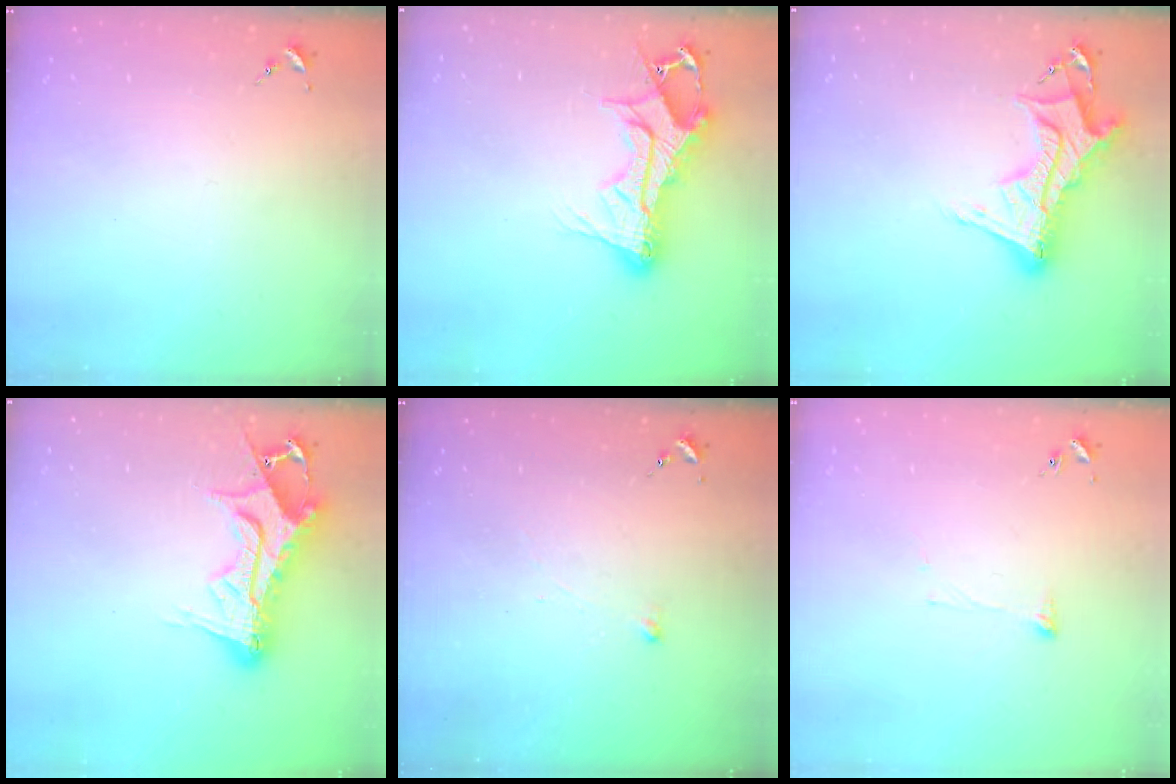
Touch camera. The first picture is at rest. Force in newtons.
{"total": 16.4, "press": 16.3, "slide": 1.3}
{"total": 15.8, "press": 15.7, "slide": 1.5}
{"total": 16.2, "press": 16.2, "slide": 1.4}
{"total": 2.5, "press": 2.5, "slide": 0.5}
{"total": 3.7, "press": 3.6, "slide": 0.7}